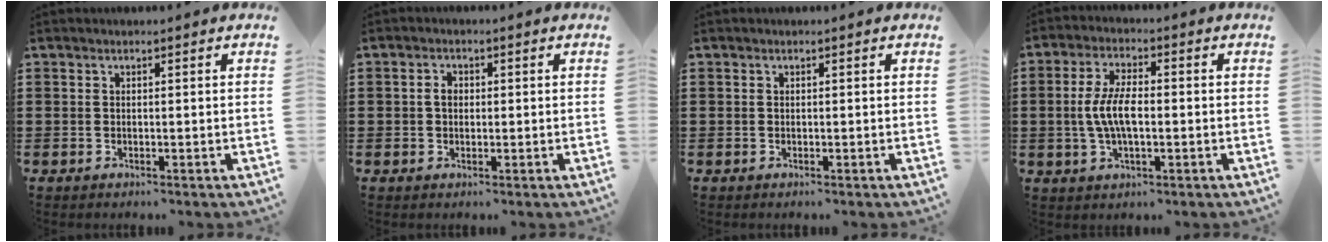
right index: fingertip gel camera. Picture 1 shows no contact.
{"total": 1.8, "force": [0.1, 1.2, 1.3], "torque": [-0.026, 0.007, 0.002]}
{"total": 0.0}
{"total": 6.5, "force": [-0.5, 2.6, 5.9], "torque": [-0.134, -0.003, -0.017]}